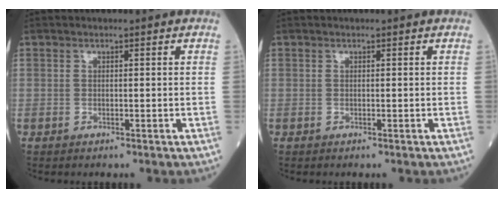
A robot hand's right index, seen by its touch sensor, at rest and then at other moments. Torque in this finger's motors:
{"motor_torque": [0.04, 0.02, 0.00, -0.01]}